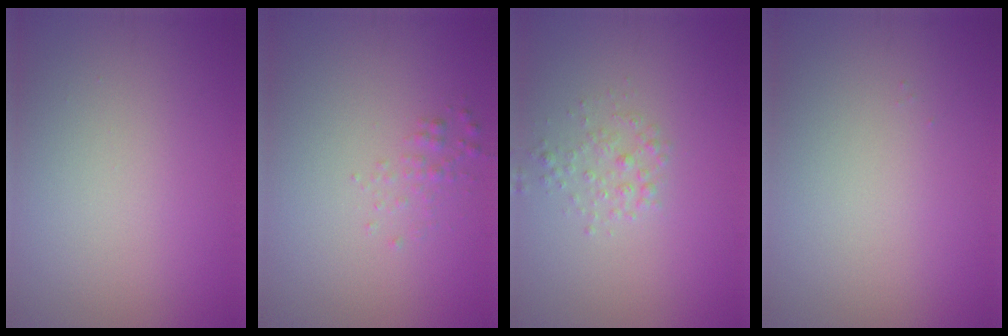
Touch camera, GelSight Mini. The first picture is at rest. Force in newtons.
{"total": 1.1, "press": 1.1, "slide": 0.0}
{"total": 1.5, "press": 1.5, "slide": 0.0}
{"total": 0.0}